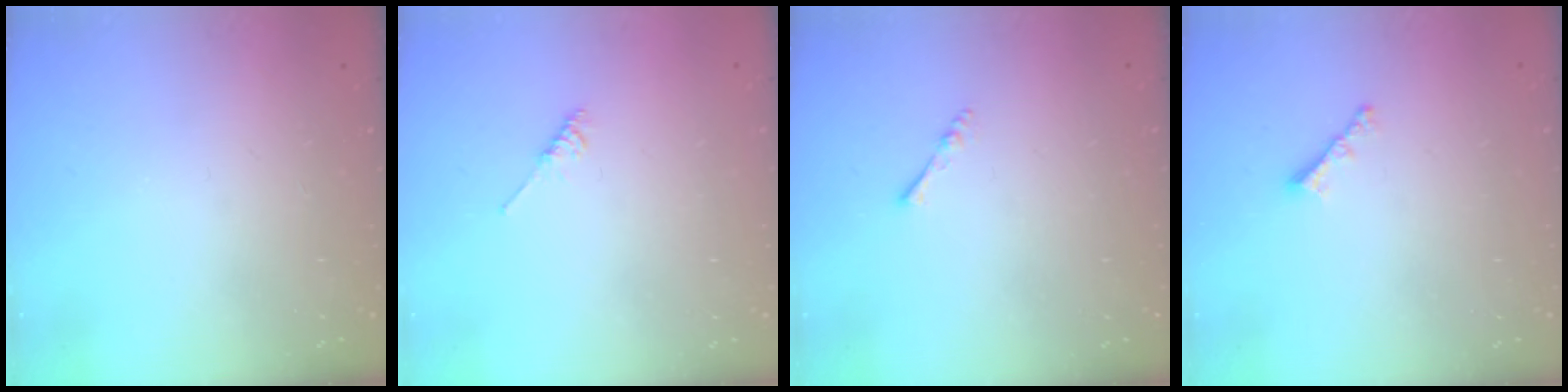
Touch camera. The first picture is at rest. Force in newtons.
{"total": 3.3, "press": 3.2, "slide": 0.6}
{"total": 2.4, "press": 2.3, "slide": 0.5}
{"total": 2.2, "press": 2.2, "slide": 0.5}